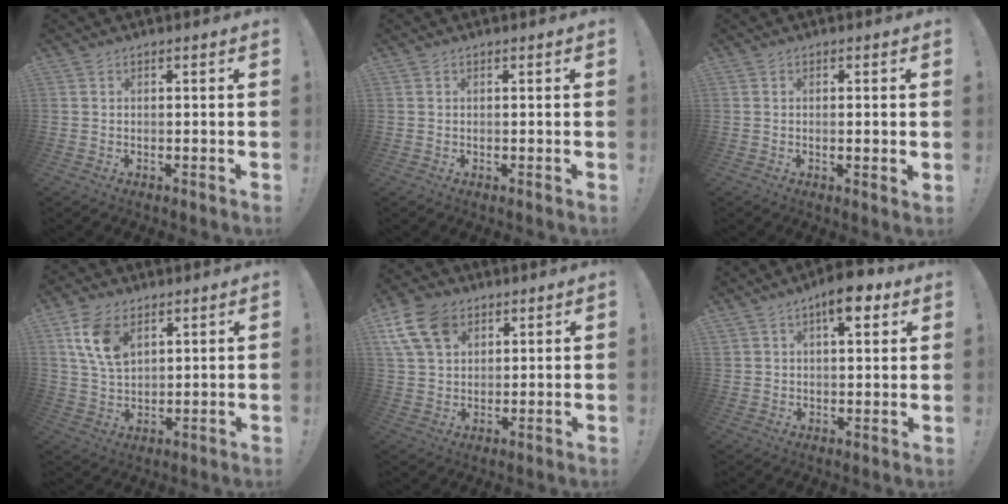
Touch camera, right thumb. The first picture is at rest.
{"total": 0.0}
{"total": 1.8, "force": [0.1, 0.3, 1.7], "torque": [-0.027, -0.001, 0.003]}
{"total": 11.4, "force": [5.8, 6.7, 7.2], "torque": [-0.138, -0.010, 0.112]}
{"total": 13.2, "force": [6.5, 9.1, 7.0], "torque": [-0.125, -0.026, 0.130]}
{"total": 10.7, "force": [6.2, 6.2, 6.2], "torque": [-0.070, -0.035, 0.110]}